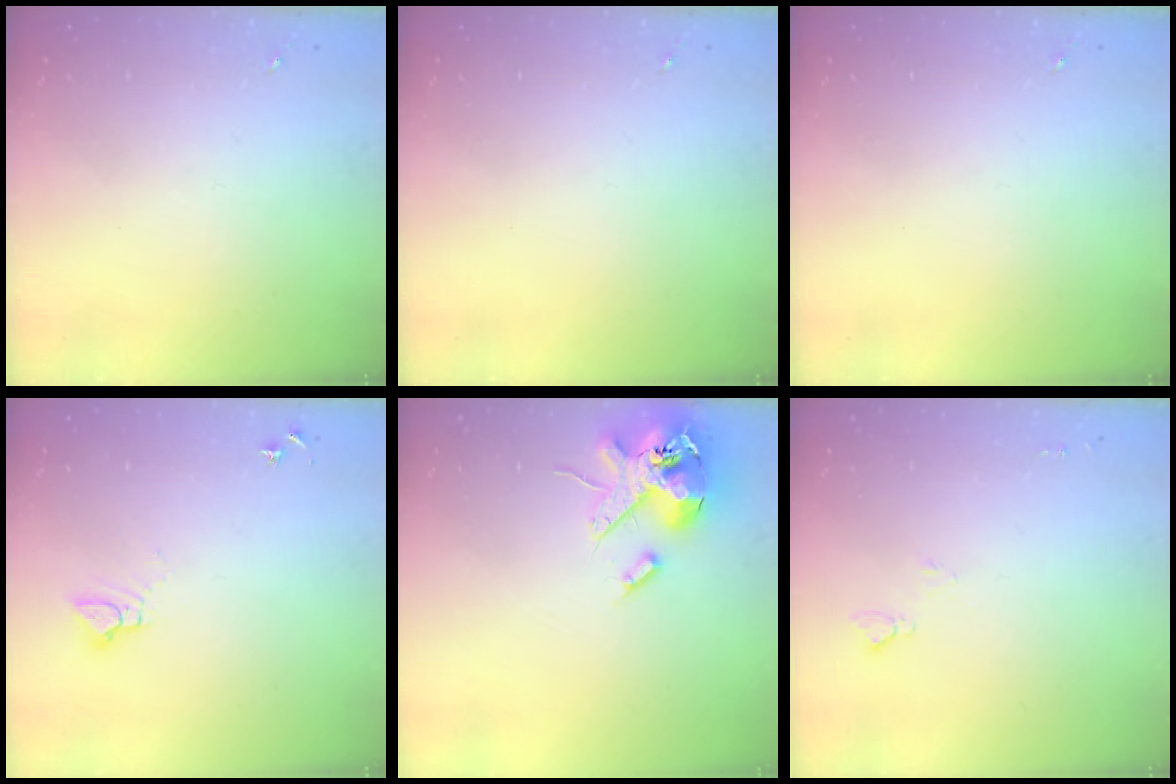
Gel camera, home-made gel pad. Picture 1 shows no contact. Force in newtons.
{"total": 0.0}
{"total": 0.0}
{"total": 4.4, "press": 4.3, "slide": 0.4}
{"total": 15.7, "press": 15.5, "slide": 2.7}
{"total": 4.9, "press": 4.9, "slide": 0.6}